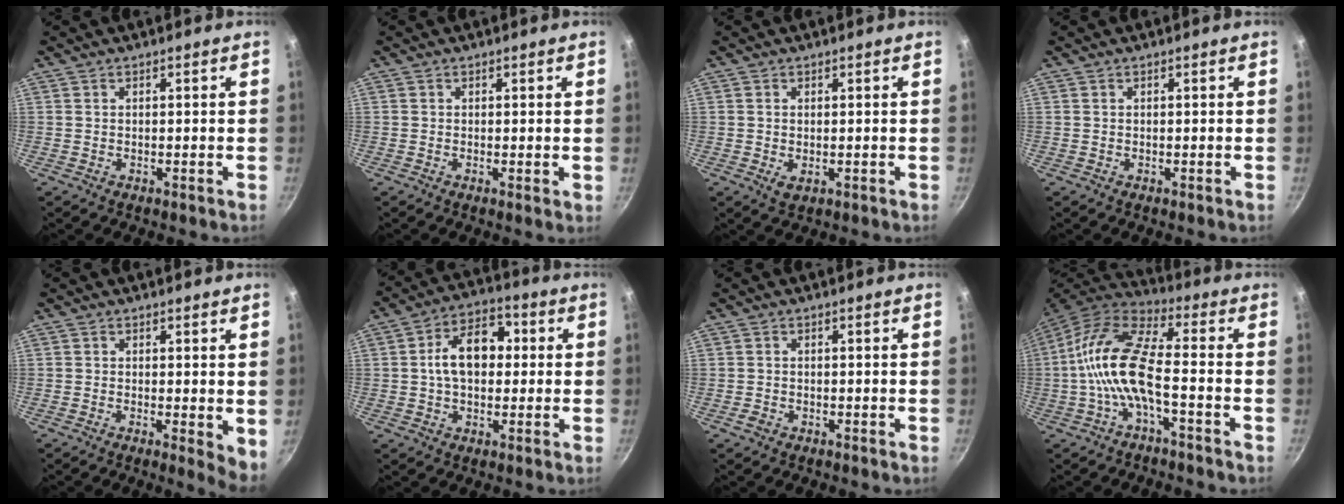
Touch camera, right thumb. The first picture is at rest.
{"total": 0.6, "force": [0.1, 0.2, 0.6], "torque": [-0.008, -0.006, -0.002]}
{"total": 1.9, "force": [-0.1, 1.2, 1.5], "torque": [-0.025, -0.005, 0.000]}
{"total": 0.0}
{"total": 4.3, "force": [-0.1, 1.5, 4.0], "torque": [-0.050, -0.011, -0.003]}
{"total": 11.4, "force": [1.0, 7.7, 8.4], "torque": [-0.103, 0.027, 0.001]}
{"total": 1.2, "force": [-0.7, 0.9, 0.5], "torque": [-0.013, 0.003, -0.011]}
{"total": 13.4, "force": [-3.0, 4.8, 12.2], "torque": [-0.252, 0.040, -0.073]}